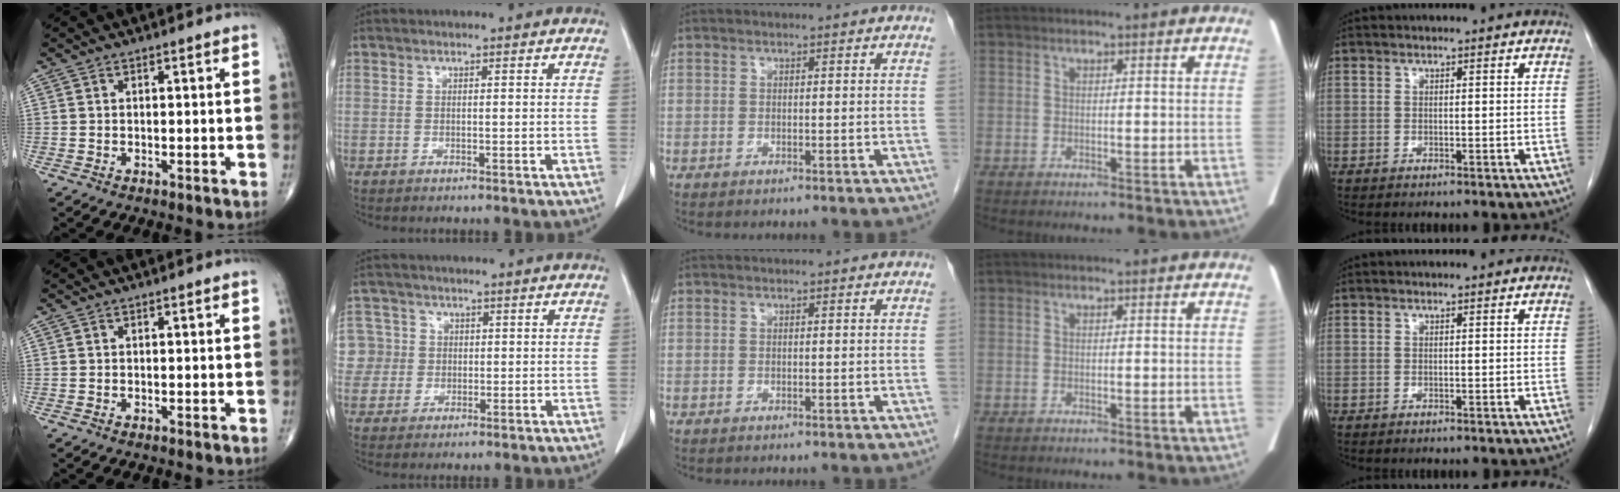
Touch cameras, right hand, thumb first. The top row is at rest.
{"index": {"total": 6.6, "force": [0.9, 6.5, 0.1], "torque": [-0.003, 0.029, 0.025]}}